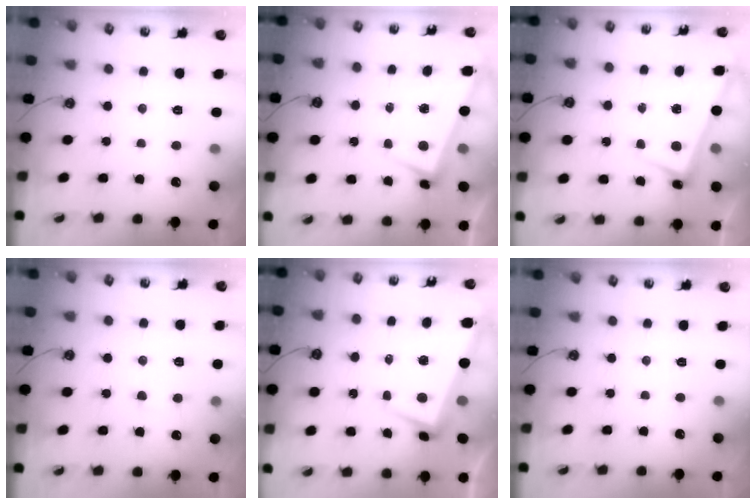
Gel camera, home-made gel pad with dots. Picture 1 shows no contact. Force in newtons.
{"total": 3.1, "press": 3.0, "slide": 0.8}
{"total": 2.6, "press": 2.6, "slide": 0.5}
{"total": 3.3, "press": 3.2, "slide": 0.6}
{"total": 2.1, "press": 0.4, "slide": 2.1}
{"total": 0.0}